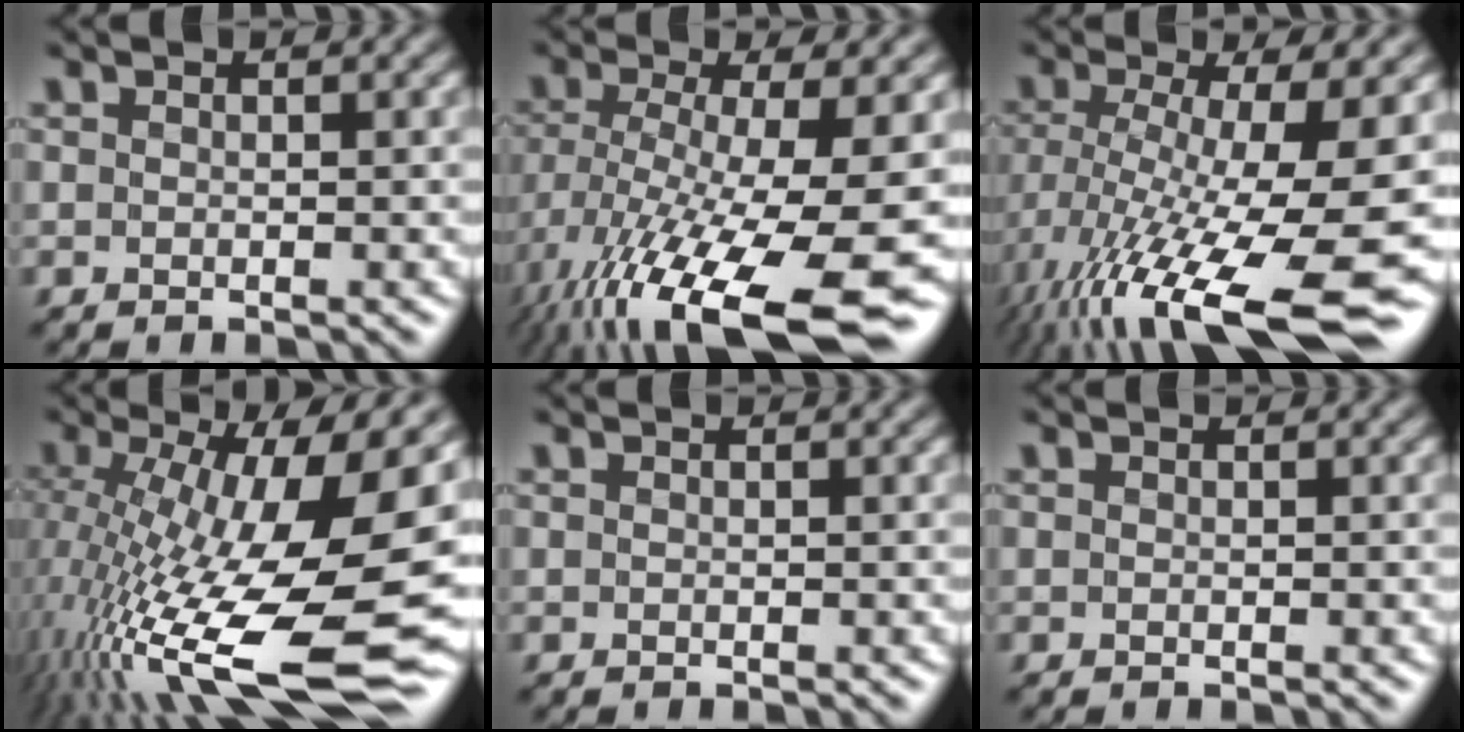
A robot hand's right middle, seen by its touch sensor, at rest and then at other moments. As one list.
[{"total": 15.6, "force": [-7.5, 4.9, 12.7], "torque": [-0.250, -0.028, -0.114]}, {"total": 16.1, "force": [-6.2, 5.3, 13.9], "torque": [-0.268, -0.025, -0.096]}, {"total": 17.4, "force": [-3.5, 6.7, 15.7], "torque": [-0.282, -0.017, -0.058]}, {"total": 0.0}, {"total": 0.0}]